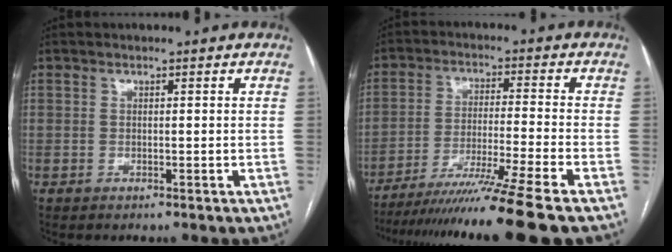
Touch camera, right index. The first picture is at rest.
{"total": 15.5, "force": [-12.4, -3.4, 8.6], "torque": [-0.137, -0.051, -0.202]}